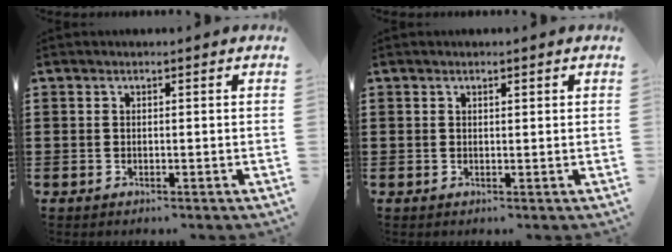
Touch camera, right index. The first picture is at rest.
{"total": 0.5, "force": [0.3, 0.2, 0.4], "torque": [-0.008, 0.002, 0.006]}